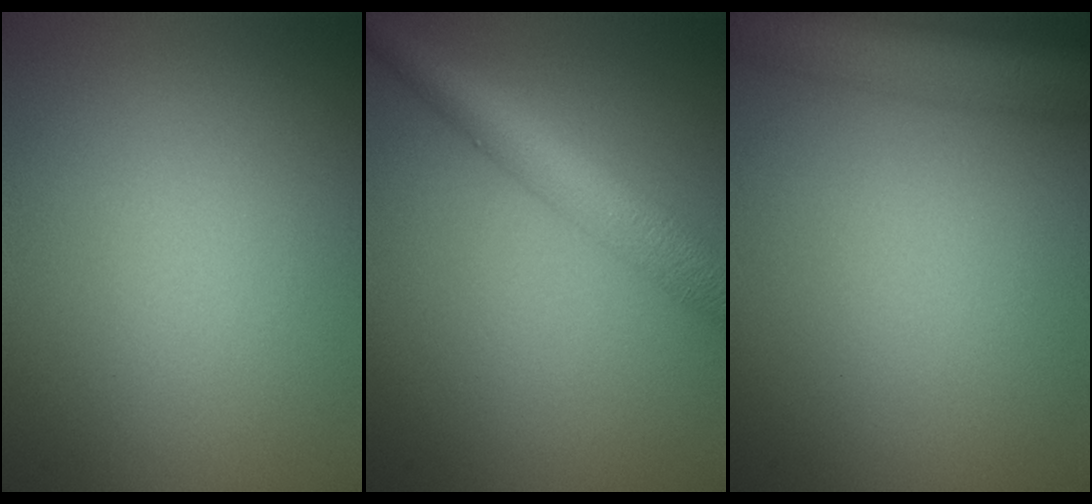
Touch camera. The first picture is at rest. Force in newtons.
{"total": 5.3, "press": 5.3, "slide": 0.1}
{"total": 6.1, "press": 6.1, "slide": 0.3}